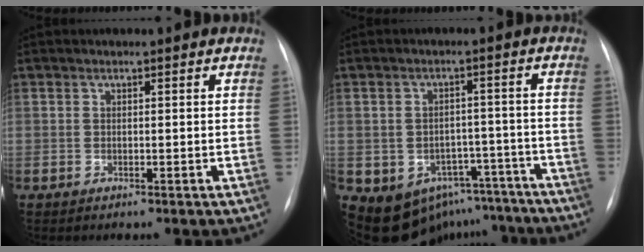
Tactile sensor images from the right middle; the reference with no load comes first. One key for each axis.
{"total": 13.4, "fx": -9.4, "fy": 8.8, "fz": 3.6, "tx": -0.046, "ty": 0.042, "tz": -0.108}